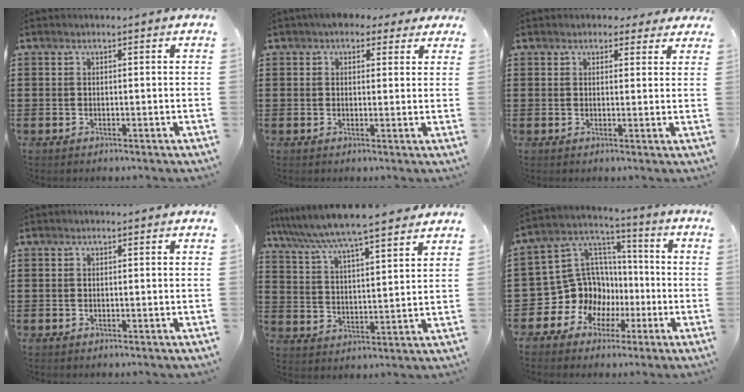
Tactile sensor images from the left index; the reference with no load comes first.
{"total": 3.6, "force": [2.6, 2.1, 1.2], "torque": [-0.027, 0.006, 0.046]}
{"total": 2.4, "force": [2.1, 1.1, 0.5], "torque": [-0.001, -0.002, 0.036]}
{"total": 0.0}
{"total": 6.2, "force": [5.7, -0.1, 2.5], "torque": [-0.074, -0.032, 0.093]}
{"total": 11.8, "force": [-2.5, 11.2, 2.7], "torque": [-0.115, -0.013, -0.030]}